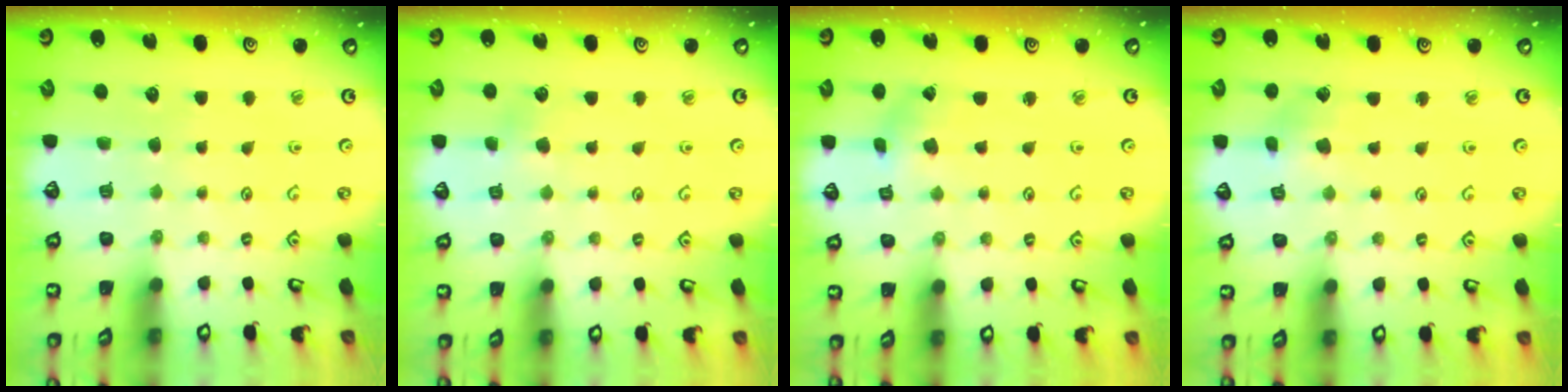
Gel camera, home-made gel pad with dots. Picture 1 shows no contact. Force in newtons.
{"total": 3.2, "press": 3.2, "slide": 0.3}
{"total": 1.2, "press": 1.2, "slide": 0.2}
{"total": 3.0, "press": 3.0, "slide": 0.2}